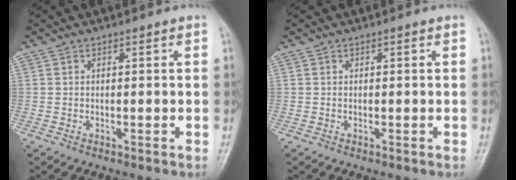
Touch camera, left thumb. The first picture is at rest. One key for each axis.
{"total": 0.0}